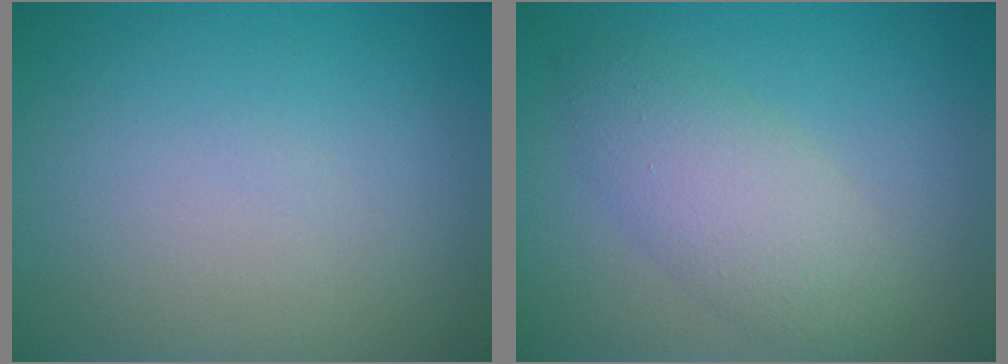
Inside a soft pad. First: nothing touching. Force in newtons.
{"total": 4.0, "press": 4.0, "slide": 0.3}